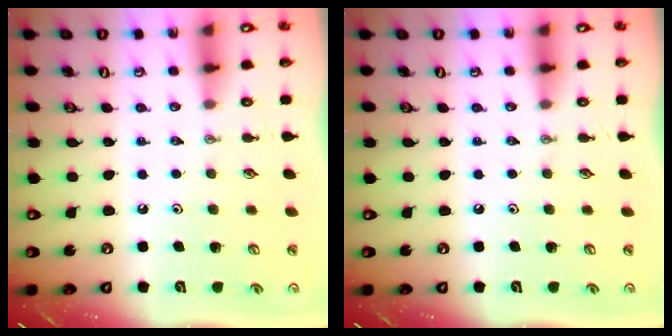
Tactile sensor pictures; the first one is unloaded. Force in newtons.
{"total": 0.0}